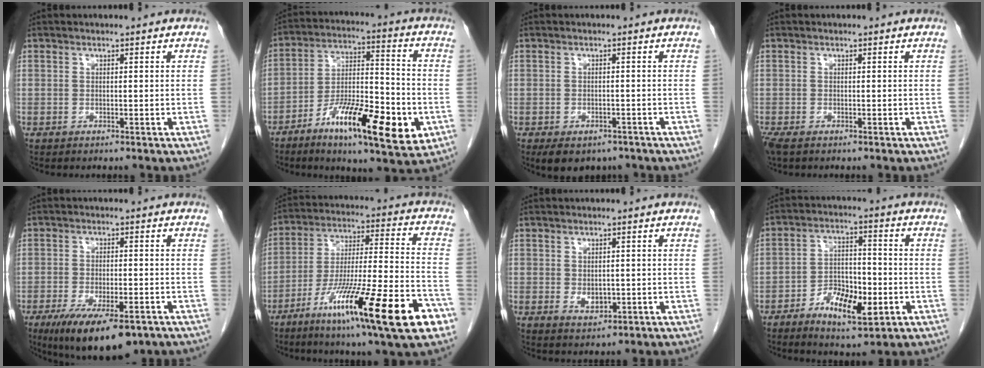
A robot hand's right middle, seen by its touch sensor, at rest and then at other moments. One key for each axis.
{"total": 16.4, "fx": -7.0, "fy": 3.9, "fz": 14.3, "tx": -0.249, "ty": -0.003, "tz": -0.112}
{"total": 7.0, "fx": -5.1, "fy": 3.9, "fz": 2.8, "tx": -0.038, "ty": 0.000, "tz": -0.071}
{"total": 2.7, "fx": -1.9, "fy": 1.1, "fz": 1.6, "tx": -0.040, "ty": -0.010, "tz": -0.031}
{"total": 12.3, "fx": -7.9, "fy": 3.7, "fz": 8.6, "tx": -0.146, "ty": -0.022, "tz": -0.120}
{"total": 23.0, "fx": -11.7, "fy": 1.3, "fz": 19.8, "tx": -0.294, "ty": -0.037, "tz": -0.193}
{"total": 2.4, "fx": -0.2, "fy": 1.6, "fz": 1.8, "tx": -0.028, "ty": -0.003, "tz": 0.005}
{"total": 8.8, "fx": -3.7, "fy": 3.6, "fz": 7.2, "tx": -0.128, "ty": 0.008, "tz": -0.059}